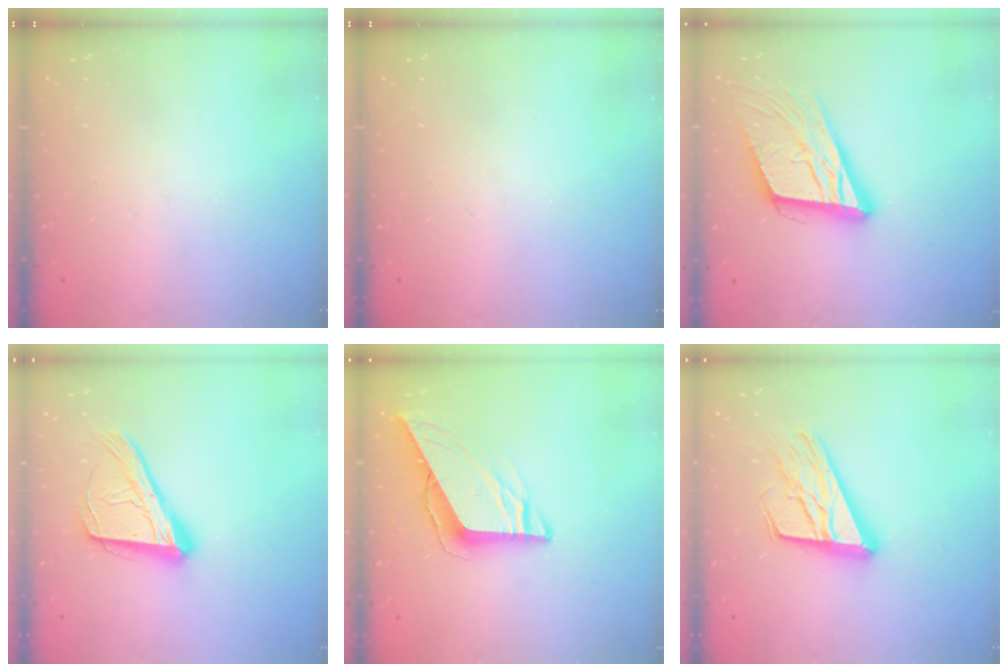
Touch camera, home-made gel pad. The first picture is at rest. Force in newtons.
{"total": 0.0}
{"total": 16.9, "press": 16.5, "slide": 3.6}
{"total": 17.8, "press": 17.7, "slide": 2.4}
{"total": 9.8, "press": 9.7, "slide": 1.1}
{"total": 18.0, "press": 17.9, "slide": 1.8}